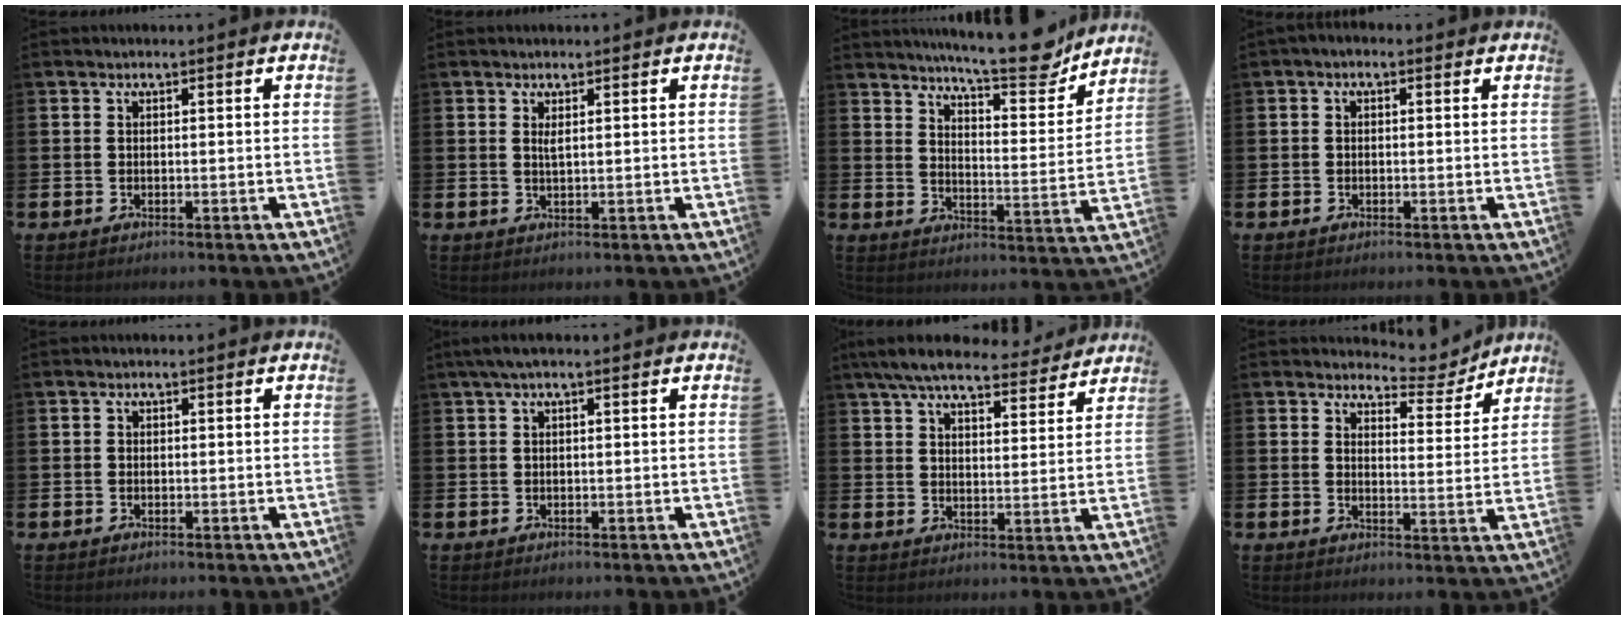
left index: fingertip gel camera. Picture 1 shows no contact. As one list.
[{"total": 1.1, "force": [0.7, 0.1, 0.8], "torque": [-0.006, -0.003, 0.010]}, {"total": 10.4, "force": [9.5, 1.2, 3.9], "torque": [-0.078, -0.060, 0.167]}, {"total": 0.8, "force": [-0.4, 0.5, 0.5], "torque": [-0.008, 0.005, -0.010]}, {"total": 0.5, "force": [-0.1, 0.5, 0.2], "torque": [-0.012, 0.009, -0.003]}, {"total": 1.5, "force": [0.5, 0.2, 1.3], "torque": [-0.033, 0.006, 0.010]}, {"total": 7.5, "force": [6.8, 1.7, 2.6], "torque": [-0.065, -0.034, 0.120]}, {"total": 5.0, "force": [4.6, 1.7, 0.8], "torque": [-0.016, -0.036, 0.076]}]